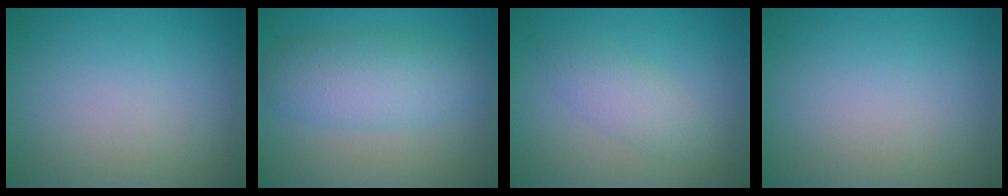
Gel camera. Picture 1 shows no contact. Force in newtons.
{"total": 4.9, "press": 4.9, "slide": 0.2}
{"total": 2.3, "press": 2.3, "slide": 0.1}
{"total": 0.0}